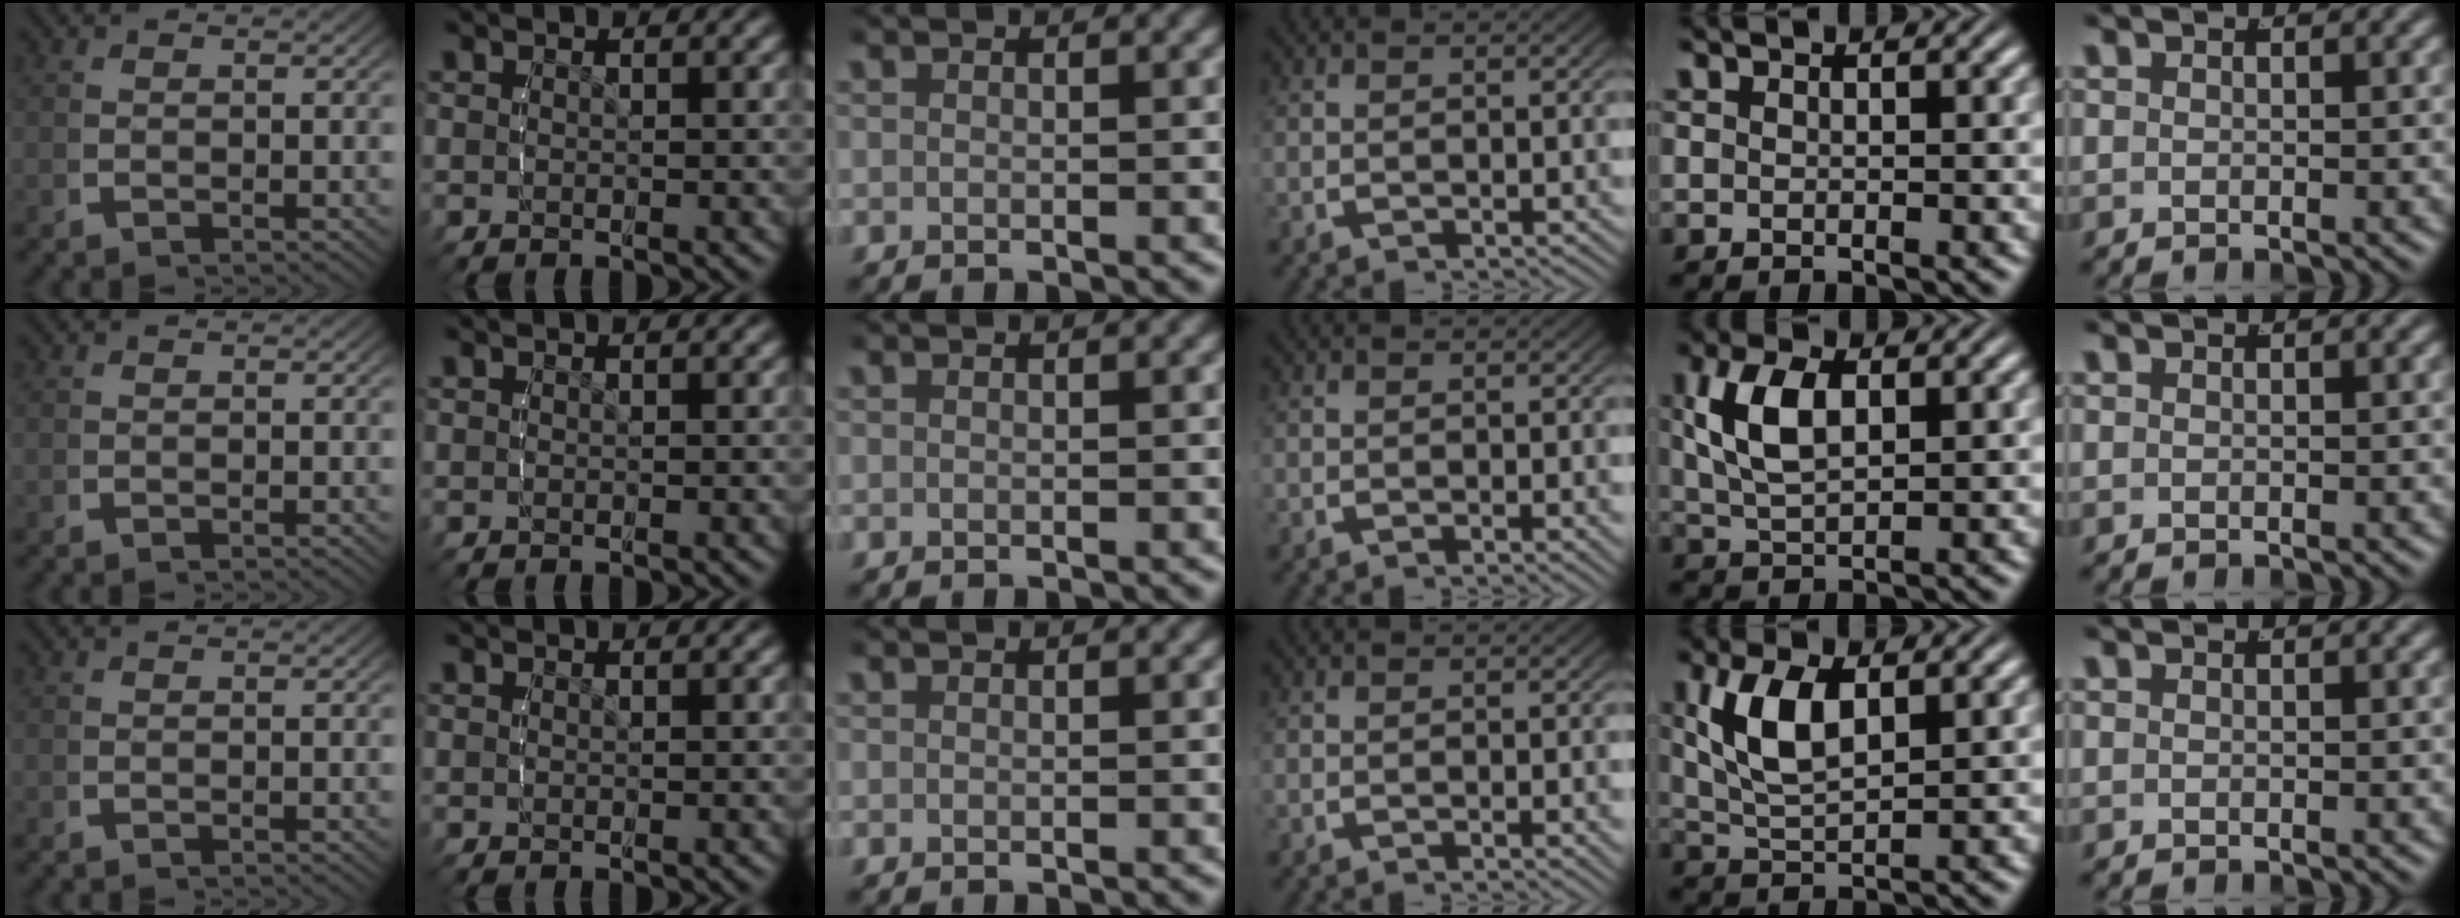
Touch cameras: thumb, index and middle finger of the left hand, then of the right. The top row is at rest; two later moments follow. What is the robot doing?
{"motion": "lift_and_place", "object": "cubes"}